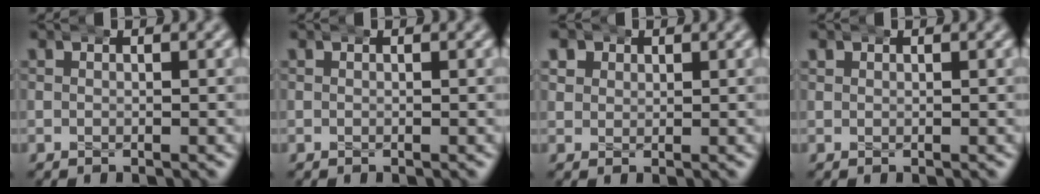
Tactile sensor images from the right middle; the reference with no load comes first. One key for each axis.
{"total": 0.0}
{"total": 2.6, "fx": 1.2, "fy": 2.2, "fz": 0.7, "tx": -0.016, "ty": -0.004, "tz": 0.024}
{"total": 0.7, "fx": 0.7, "fy": 0.2, "fz": 0.0, "tx": 0.002, "ty": 0.001, "tz": 0.011}